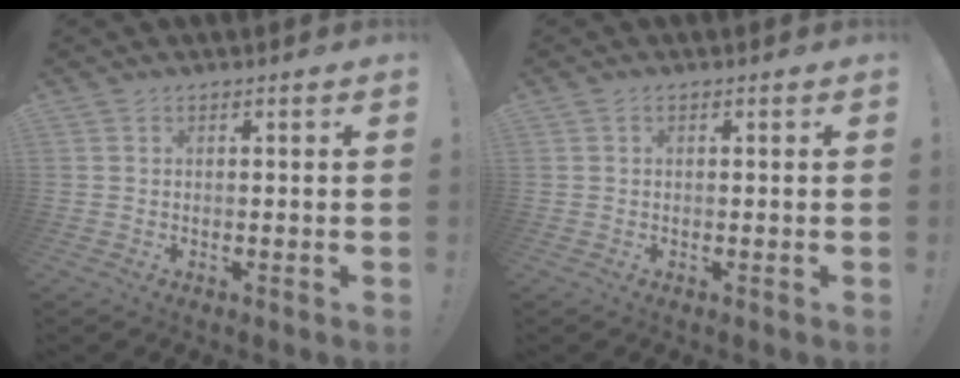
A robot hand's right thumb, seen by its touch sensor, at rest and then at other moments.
{"total": 0.5, "force": [-0.1, 0.4, 0.4], "torque": [-0.012, 0.002, -0.001]}